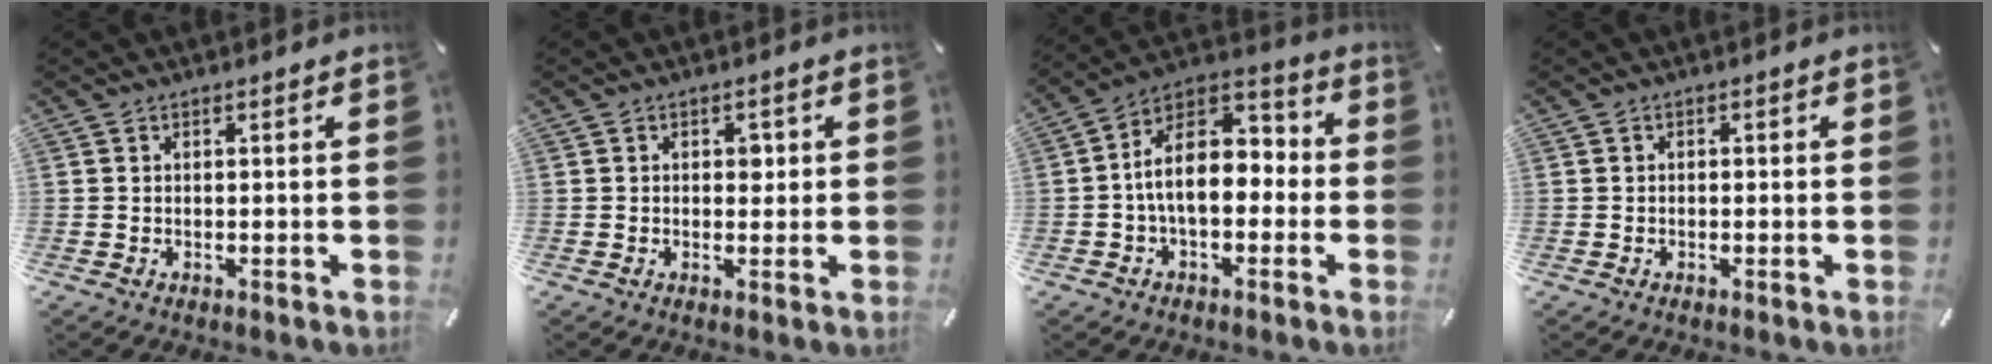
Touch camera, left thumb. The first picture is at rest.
{"total": 2.4, "force": [0.4, 1.8, 1.6], "torque": [-0.009, -0.002, -0.002]}
{"total": 13.3, "force": [-1.6, 8.5, 10.1], "torque": [-0.183, 0.012, -0.031]}
{"total": 0.7, "force": [-0.3, 0.4, 0.4], "torque": [-0.009, 0.001, -0.007]}